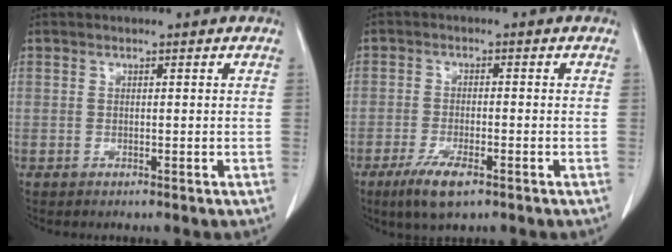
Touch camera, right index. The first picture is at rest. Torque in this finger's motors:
{"motor_torque": [0.01, -0.04, -0.01, 0.01]}